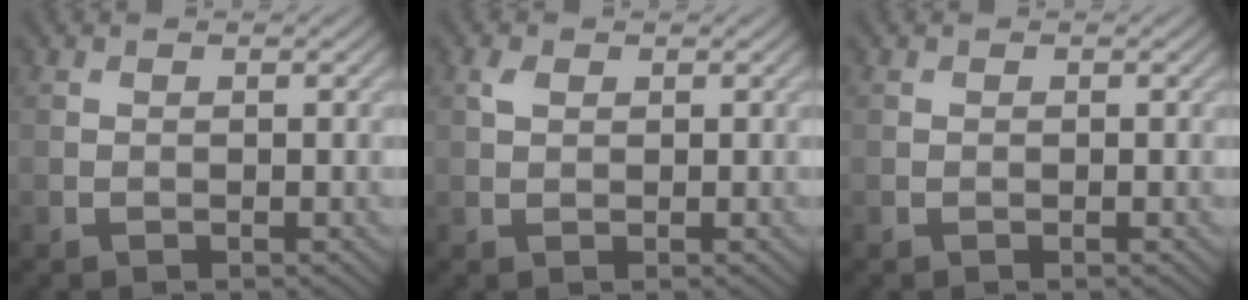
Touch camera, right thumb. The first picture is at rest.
{"total": 1.2, "force": [0.5, 0.8, 0.8], "torque": [-0.020, 0.004, 0.010]}
{"total": 0.0}